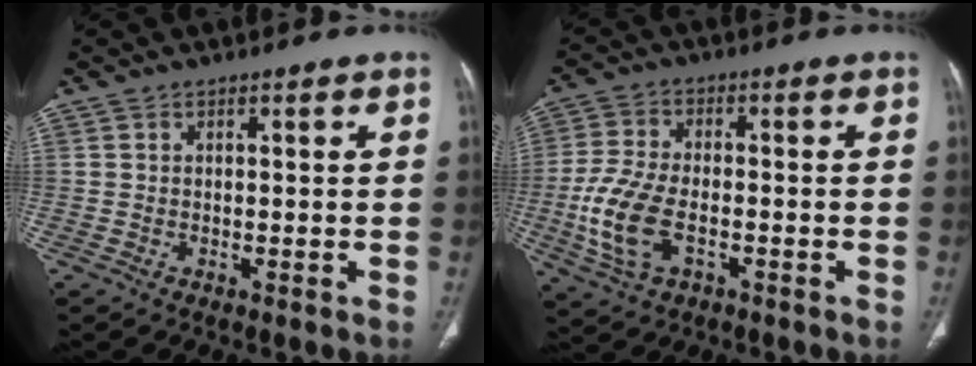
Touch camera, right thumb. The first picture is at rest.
{"total": 11.1, "force": [-3.0, 6.2, 8.7], "torque": [-0.195, 0.008, -0.056]}